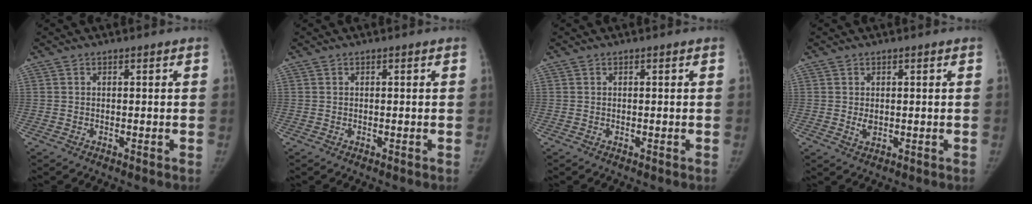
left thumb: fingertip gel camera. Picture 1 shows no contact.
{"total": 0.0}
{"total": 0.0}
{"total": 1.9, "force": [0.1, 1.2, 1.4], "torque": [-0.021, -0.005, 0.007]}